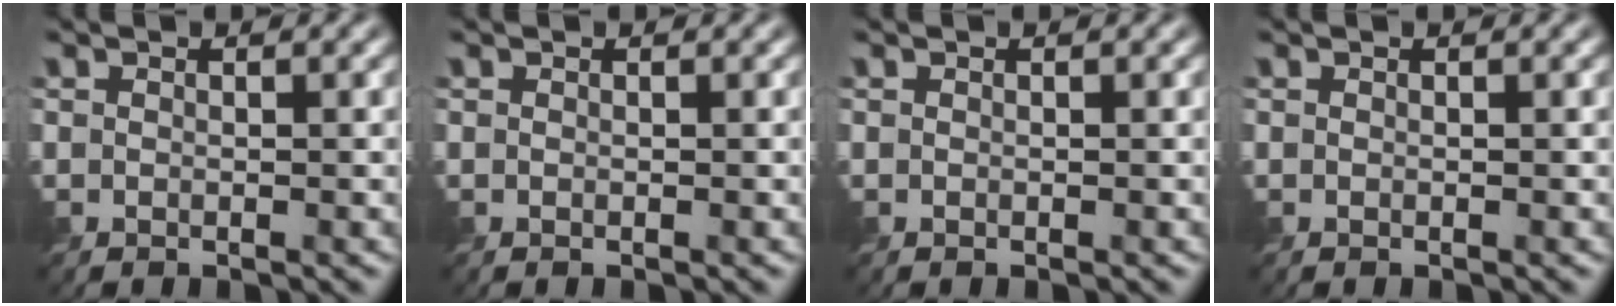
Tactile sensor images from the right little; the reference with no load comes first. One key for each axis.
{"total": 0.0}
{"total": 0.0}
{"total": 0.0}